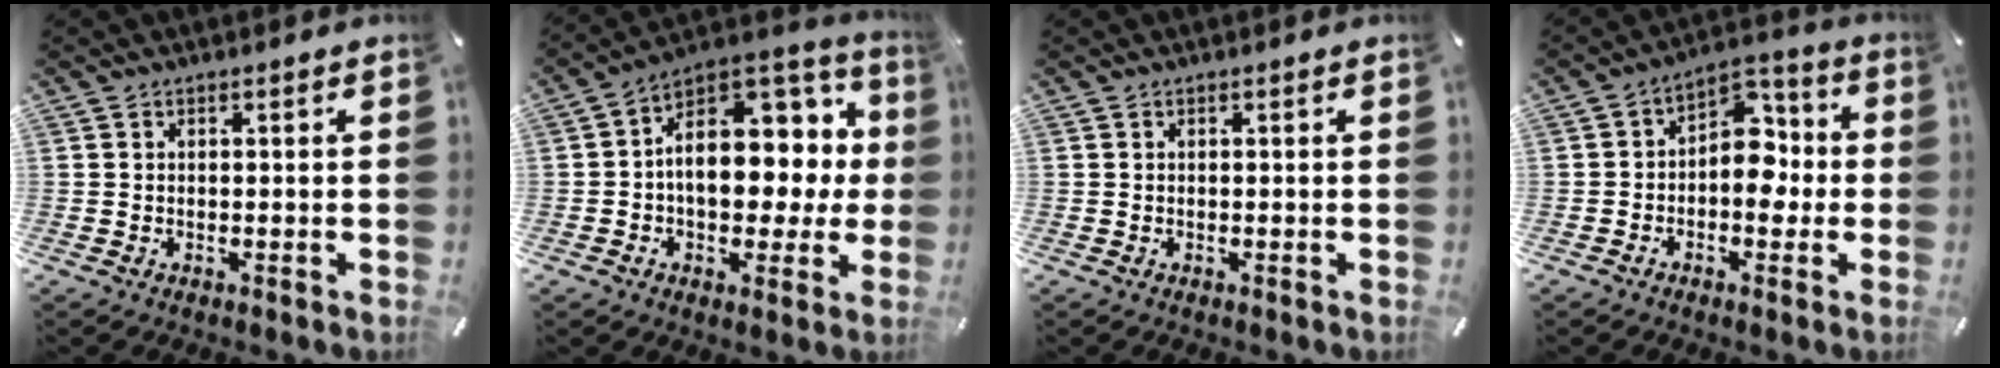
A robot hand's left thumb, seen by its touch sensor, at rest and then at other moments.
{"total": 14.9, "force": [1.0, 10.9, 10.2], "torque": [-0.122, -0.016, 0.022]}
{"total": 0.0}
{"total": 9.7, "force": [-1.0, 6.8, 6.9], "torque": [-0.083, 0.001, -0.022]}